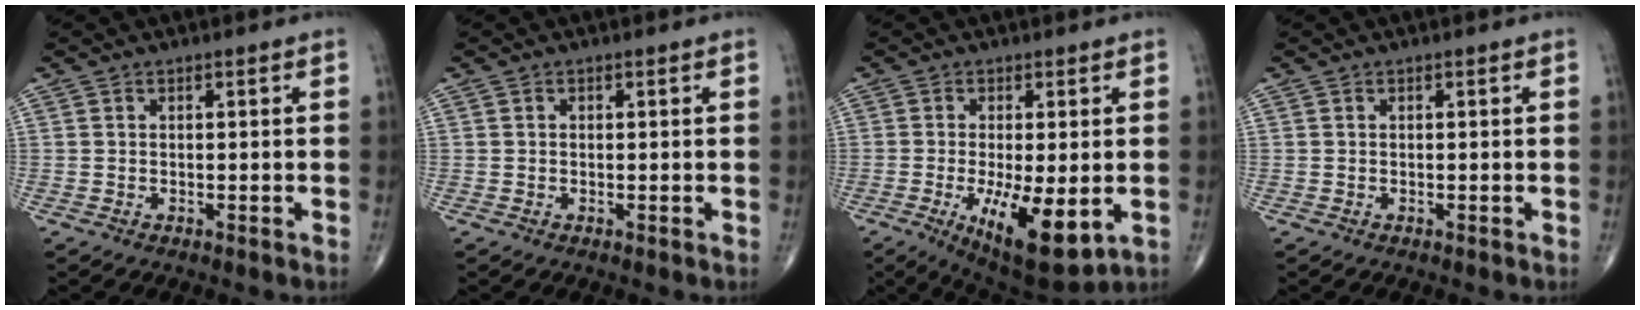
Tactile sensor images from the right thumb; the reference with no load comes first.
{"total": 0.0}
{"total": 12.8, "force": [-3.4, 4.4, 11.6], "torque": [-0.181, -0.025, -0.039]}
{"total": 0.0}